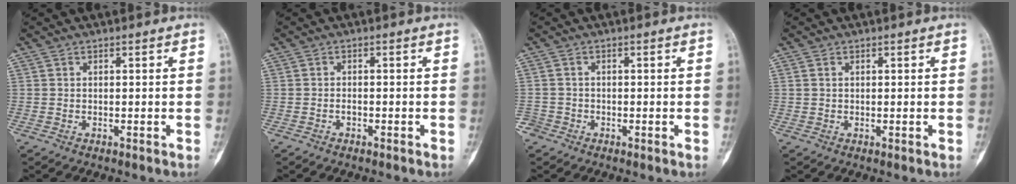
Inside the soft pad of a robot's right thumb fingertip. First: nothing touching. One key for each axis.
{"total": 0.8, "fx": -0.5, "fy": 0.5, "fz": 0.4, "tx": -0.010, "ty": 0.003, "tz": -0.010}
{"total": 2.1, "fx": -1.2, "fy": 1.7, "fz": -0.1, "tx": 0.006, "ty": 0.006, "tz": -0.030}
{"total": 0.9, "fx": 0.3, "fy": 0.6, "fz": 0.5, "tx": -0.014, "ty": -0.002, "tz": 0.007}